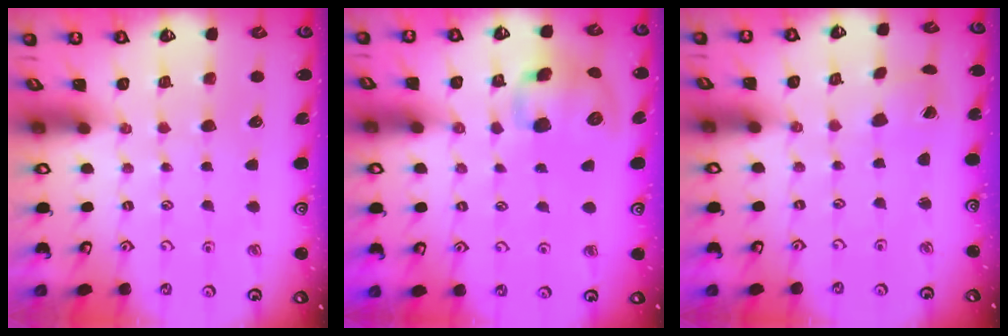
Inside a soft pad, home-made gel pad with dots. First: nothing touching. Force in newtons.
{"total": 11.7, "press": 11.5, "slide": 2.0}
{"total": 0.9, "press": 0.9, "slide": 0.3}